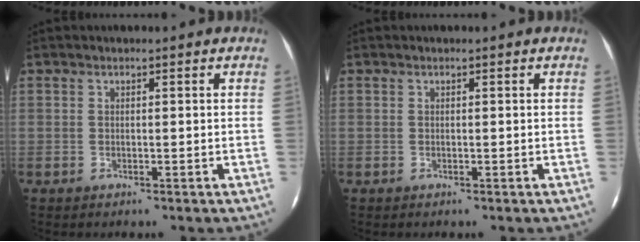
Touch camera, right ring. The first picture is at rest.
{"total": 0.0}